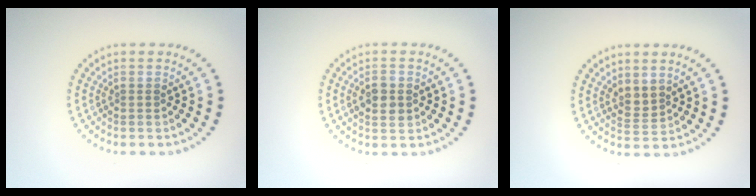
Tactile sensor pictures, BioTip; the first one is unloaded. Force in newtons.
{"total": 2.5, "press": 2.5, "slide": 0.2}
{"total": 1.7, "press": 1.4, "slide": 0.9}